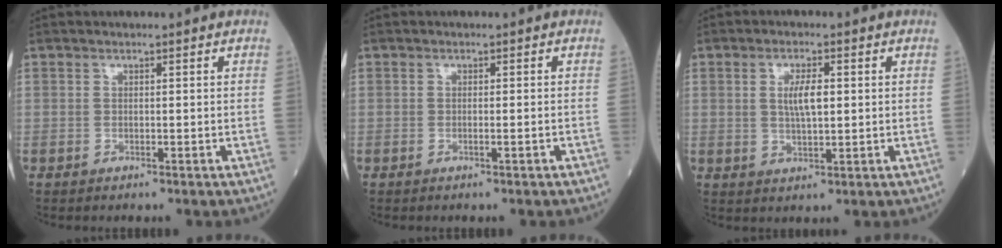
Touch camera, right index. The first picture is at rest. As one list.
[{"total": 0.7, "force": [-0.4, -0.2, 0.6], "torque": [-0.019, -0.003, -0.004]}, {"total": 4.5, "force": [0.8, 1.1, 4.2], "torque": [-0.083, 0.002, 0.015]}]